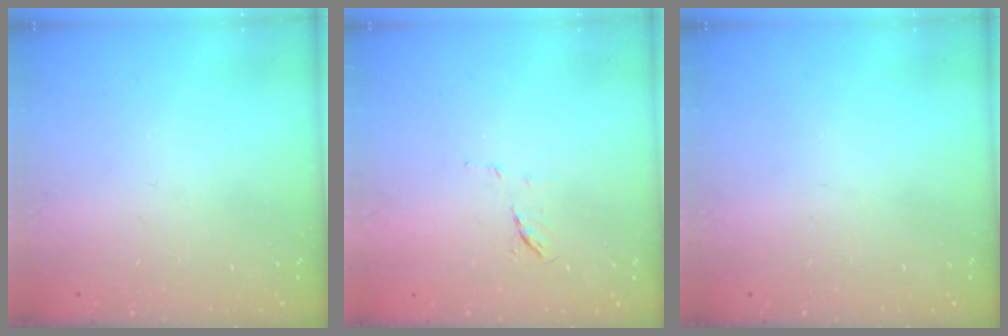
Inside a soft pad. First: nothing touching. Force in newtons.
{"total": 4.9, "press": 4.8, "slide": 1.3}
{"total": 0.0}